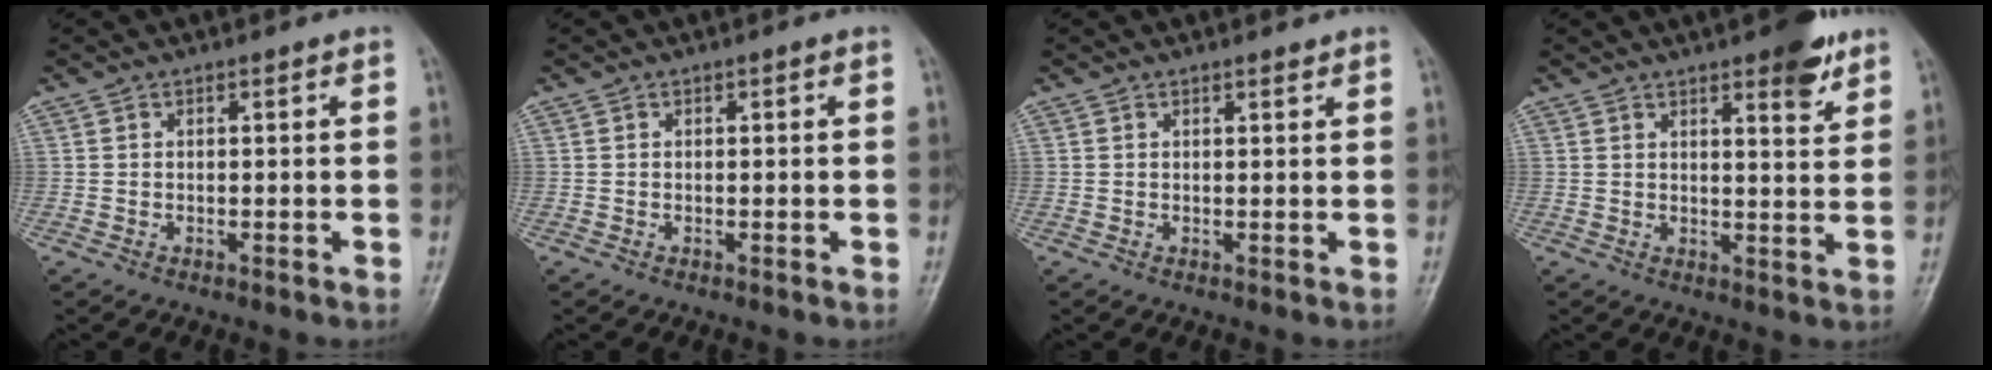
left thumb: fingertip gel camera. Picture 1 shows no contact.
{"total": 0.0}
{"total": 0.8, "force": [0.7, 0.2, 0.3], "torque": [-0.005, -0.006, 0.011]}
{"total": 7.0, "force": [4.4, 2.0, 5.0], "torque": [-0.053, -0.024, 0.056]}